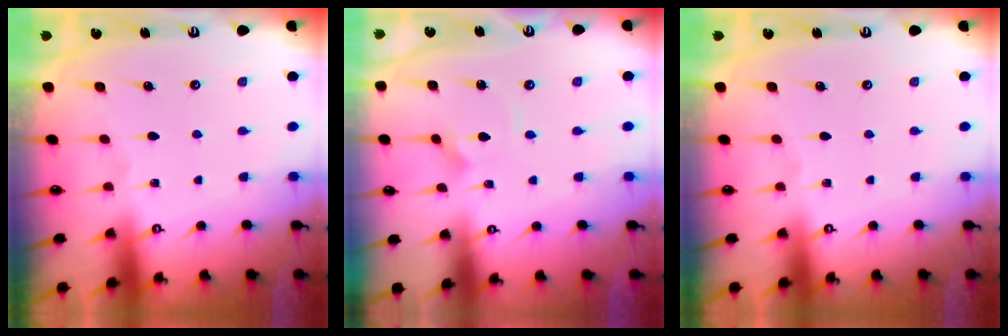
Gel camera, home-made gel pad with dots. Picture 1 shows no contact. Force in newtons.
{"total": 2.7, "press": 2.7, "slide": 0.1}
{"total": 0.0}